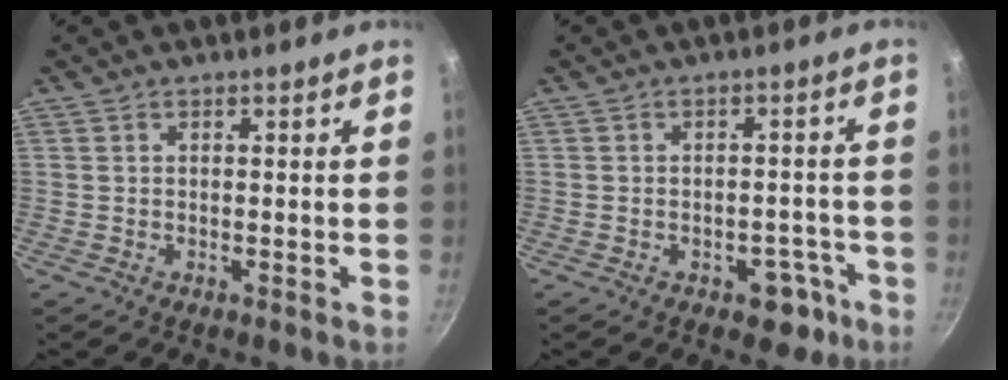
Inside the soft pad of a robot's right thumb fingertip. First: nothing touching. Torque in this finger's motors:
{"motor_torque": [1.08, 0.43, 0.64, -0.34, 0.03]}